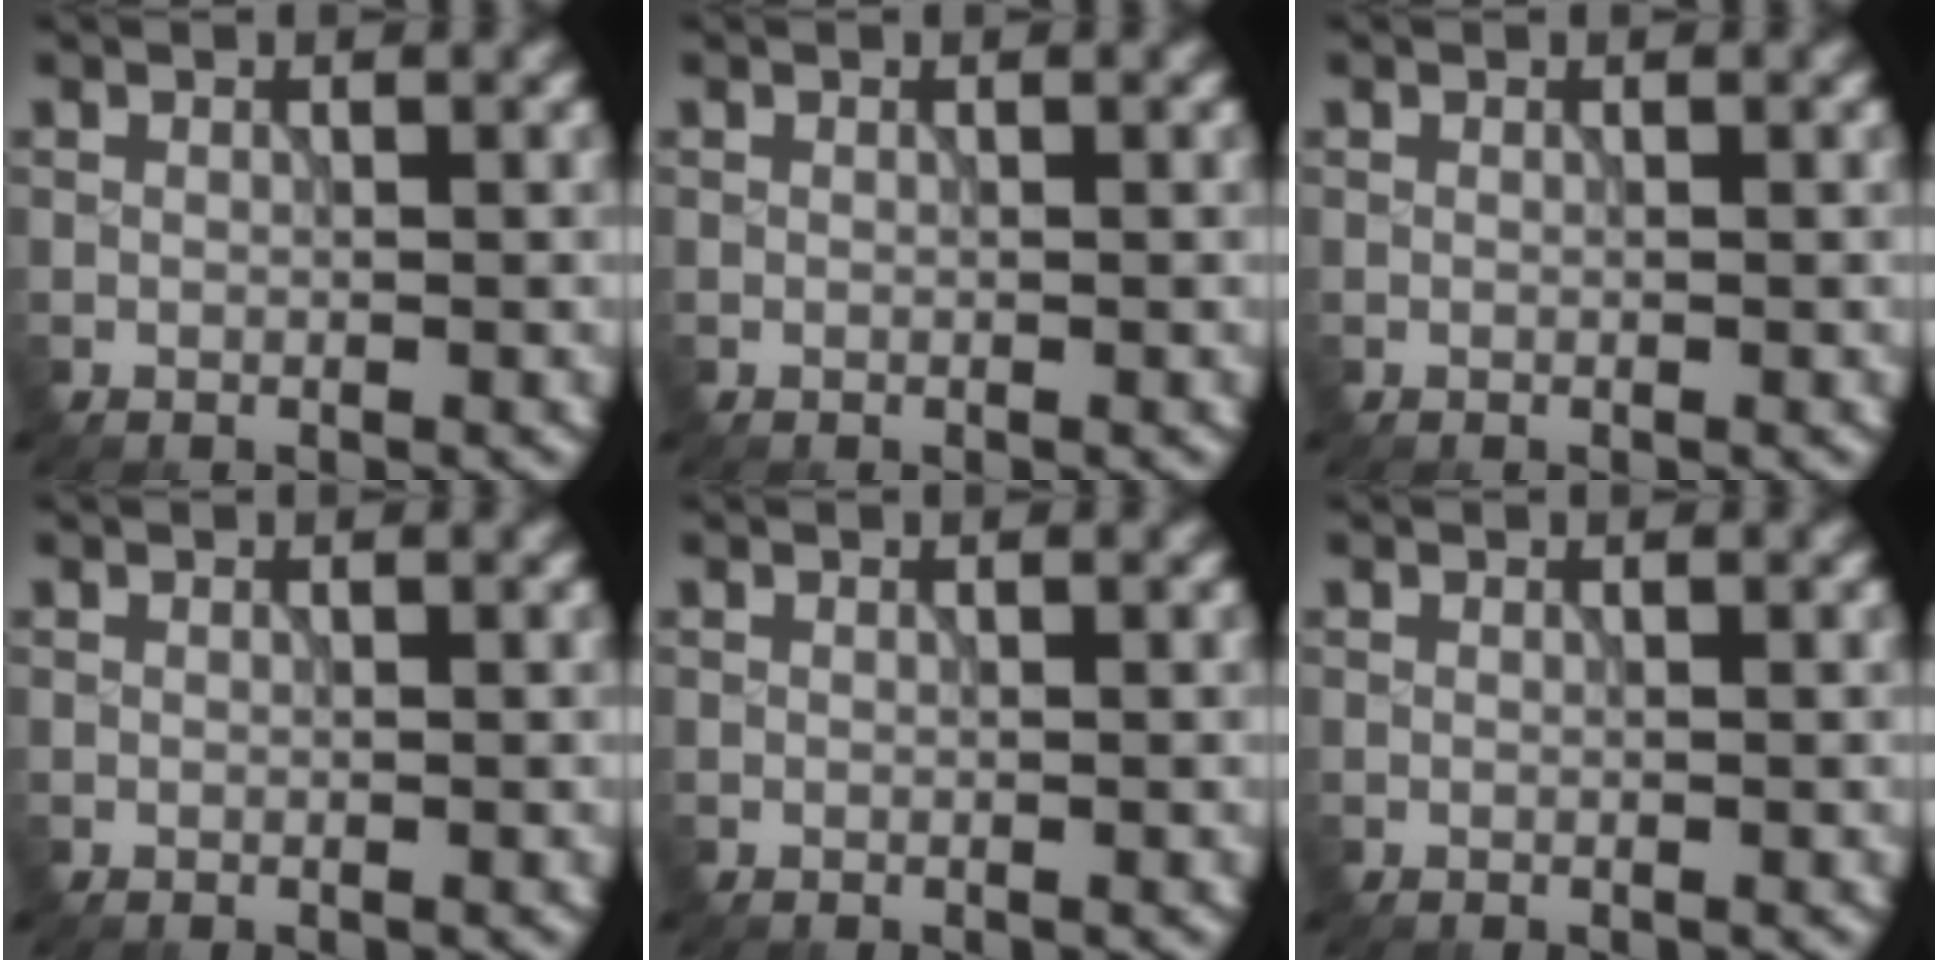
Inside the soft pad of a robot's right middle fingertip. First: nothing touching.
{"total": 0.0}
{"total": 0.0}
{"total": 0.0}
{"total": 0.0}
{"total": 0.0}